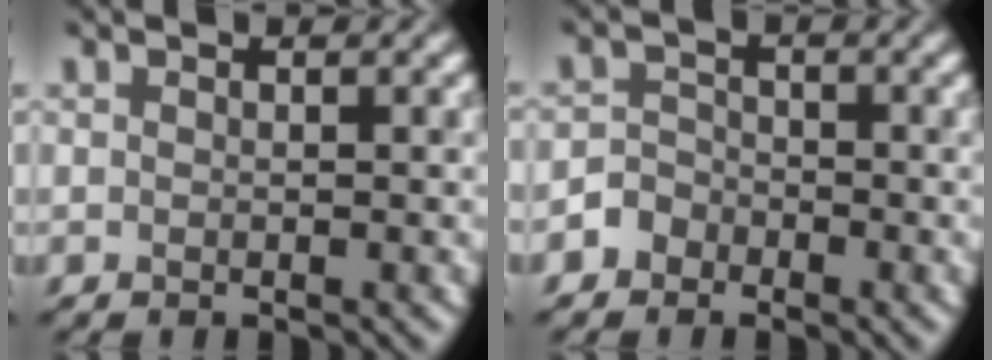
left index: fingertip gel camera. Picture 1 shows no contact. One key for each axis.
{"total": 1.7, "fx": -1.3, "fy": 1.1, "fz": -0.1, "tx": 0.009, "ty": 0.010, "tz": -0.031}